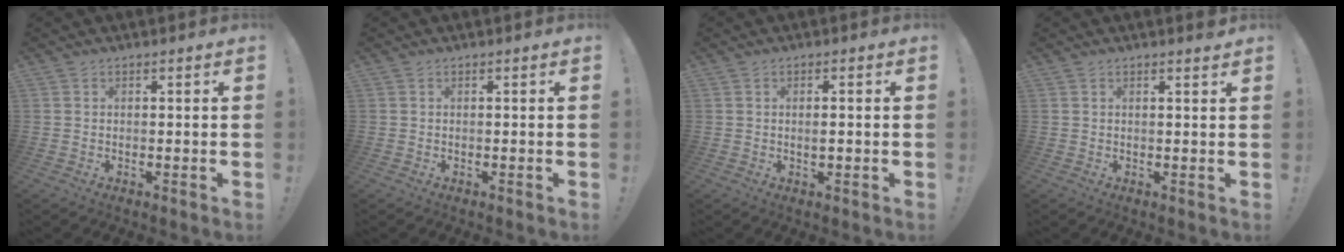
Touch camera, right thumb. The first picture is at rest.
{"total": 0.0}
{"total": 1.5, "force": [-0.1, 0.1, 1.5], "torque": [-0.022, -0.002, -0.003]}
{"total": 1.4, "force": [1.1, -0.5, 0.7], "torque": [-0.003, -0.008, 0.017]}